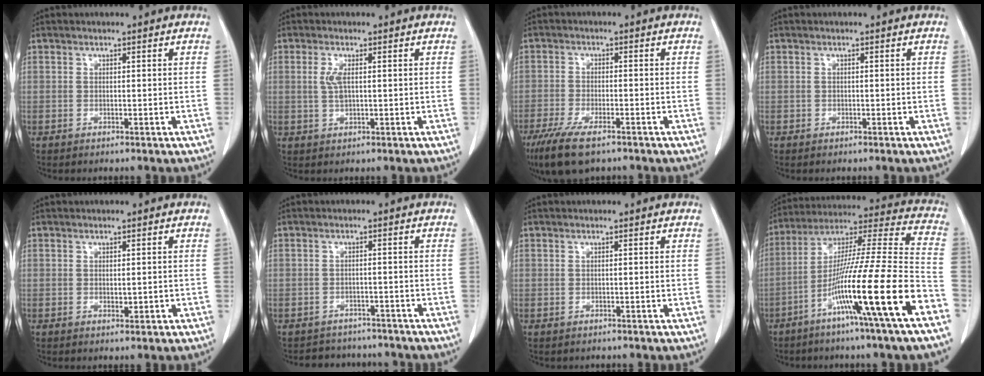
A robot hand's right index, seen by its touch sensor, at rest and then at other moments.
{"total": 2.6, "force": [0.4, 0.7, 2.5], "torque": [-0.057, -0.002, 0.009]}
{"total": 9.3, "force": [-6.5, 2.5, 6.2], "torque": [-0.111, -0.021, -0.109]}
{"total": 0.0}
{"total": 1.1, "force": [-0.3, 0.5, 1.0], "torque": [-0.018, -0.002, 0.000]}
{"total": 6.9, "force": [-6.3, 2.8, 0.4], "torque": [0.000, 0.014, -0.077]}
{"total": 0.0}
{"total": 22.9, "force": [-10.6, -0.9, 20.2], "torque": [-0.325, -0.030, -0.190]}